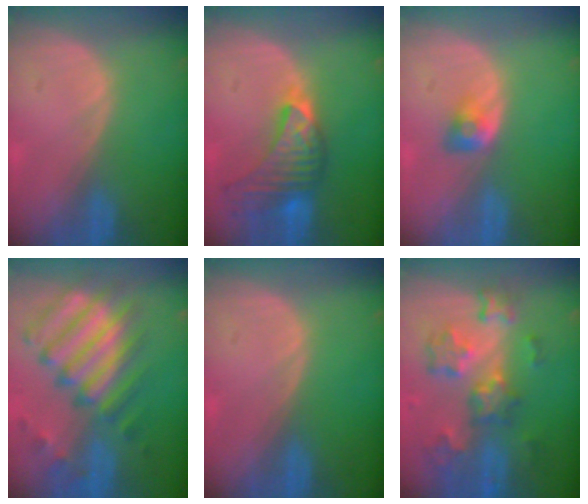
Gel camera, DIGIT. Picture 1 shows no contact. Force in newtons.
{"total": 8.0, "press": 7.9, "slide": 1.4}
{"total": 2.9, "press": 2.5, "slide": 1.5}
{"total": 11.8, "press": 10.4, "slide": 5.6}
{"total": 0.0}
{"total": 9.2, "press": 8.1, "slide": 4.5}